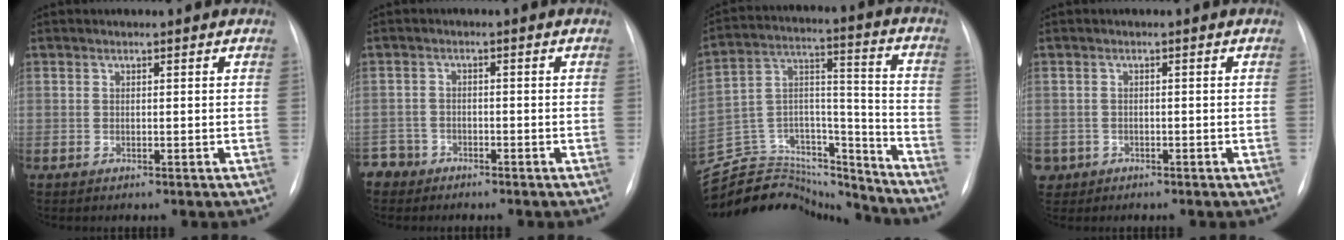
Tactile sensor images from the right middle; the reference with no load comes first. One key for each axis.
{"total": 3.3, "fx": -2.5, "fy": 2.0, "fz": -0.9, "tx": 0.015, "ty": 0.006, "tz": -0.052}
{"total": 24.2, "fx": -22.9, "fy": 6.3, "fz": 4.7, "tx": -0.123, "ty": 0.052, "tz": -0.356}
{"total": 2.8, "fx": -1.4, "fy": 2.5, "fz": 0.0, "tx": -0.002, "ty": 0.007, "tz": -0.024}